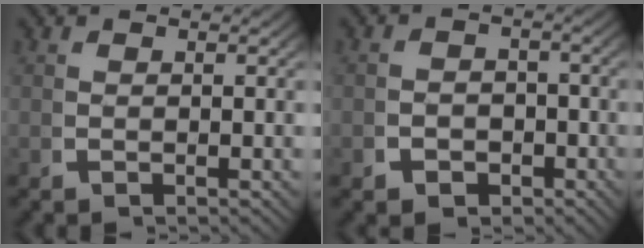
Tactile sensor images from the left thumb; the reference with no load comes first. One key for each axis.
{"total": 3.0, "fx": -1.4, "fy": 2.5, "fz": 0.9, "tx": -0.008, "ty": -0.011, "tz": -0.021}